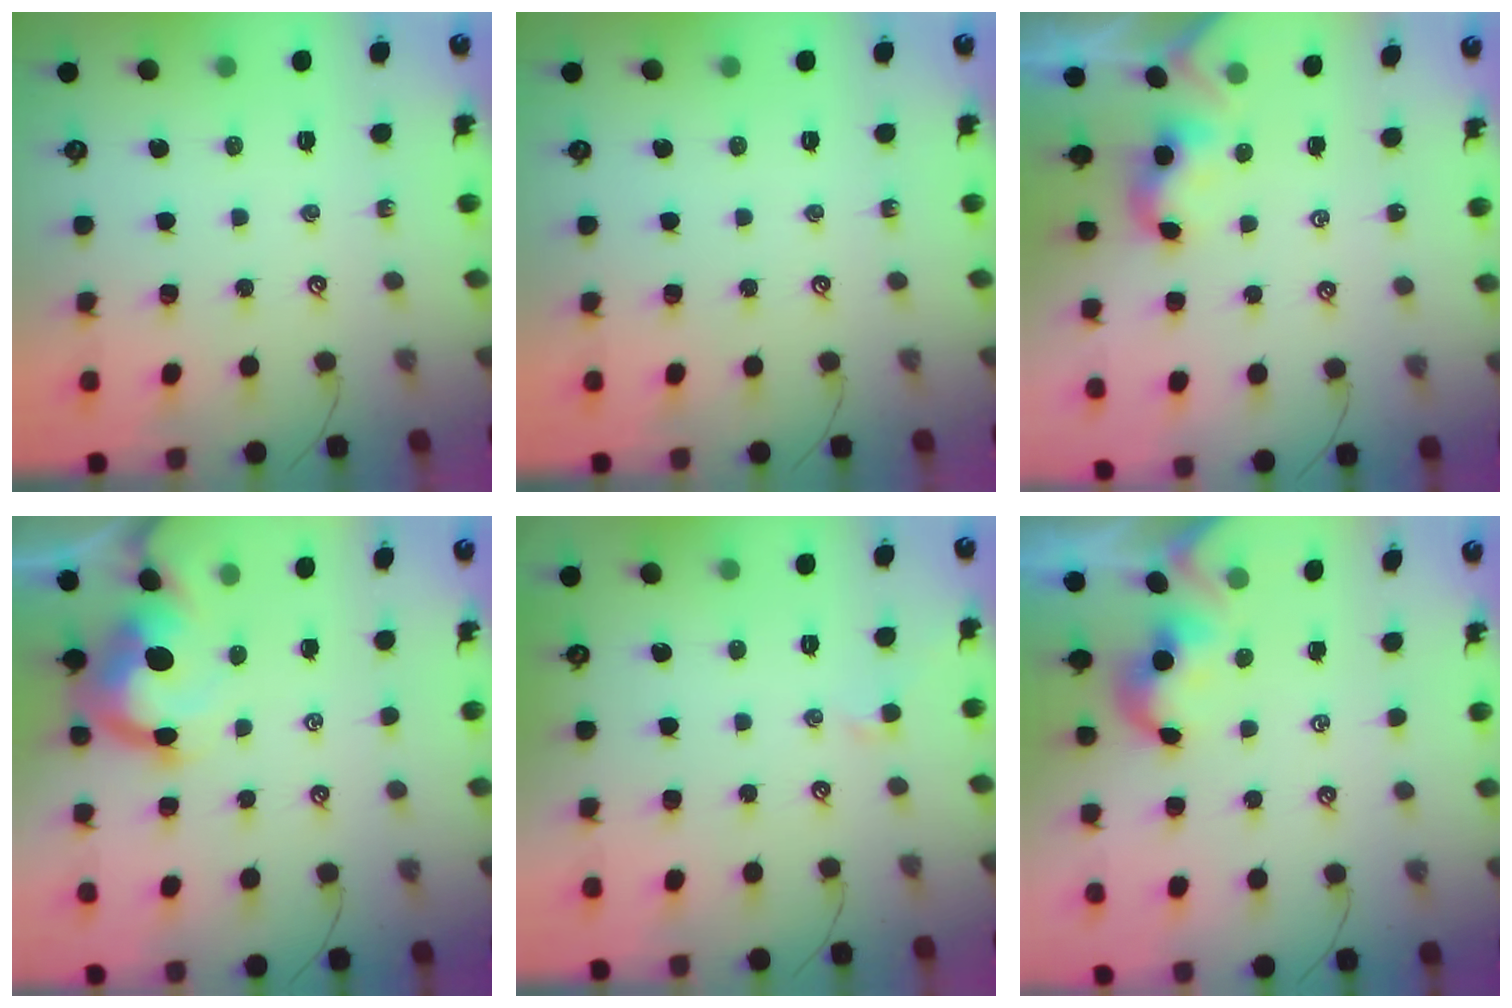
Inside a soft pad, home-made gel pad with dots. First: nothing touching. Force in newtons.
{"total": 0.0}
{"total": 2.2, "press": 2.2, "slide": 0.2}
{"total": 8.1, "press": 8.0, "slide": 1.4}
{"total": 0.5, "press": 0.4, "slide": 0.3}
{"total": 1.0, "press": 0.9, "slide": 0.5}